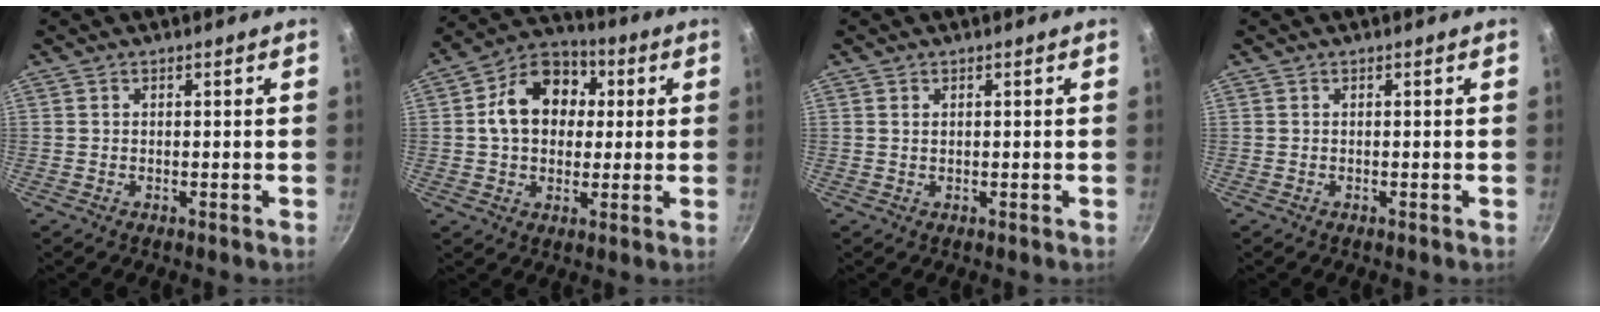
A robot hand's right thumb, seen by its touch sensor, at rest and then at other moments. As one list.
[{"total": 14.3, "force": [2.3, 11.1, 8.8], "torque": [-0.111, 0.024, 0.022]}, {"total": 0.7, "force": [0.3, 0.5, 0.5], "torque": [-0.007, 0.001, 0.005]}, {"total": 0.0}]